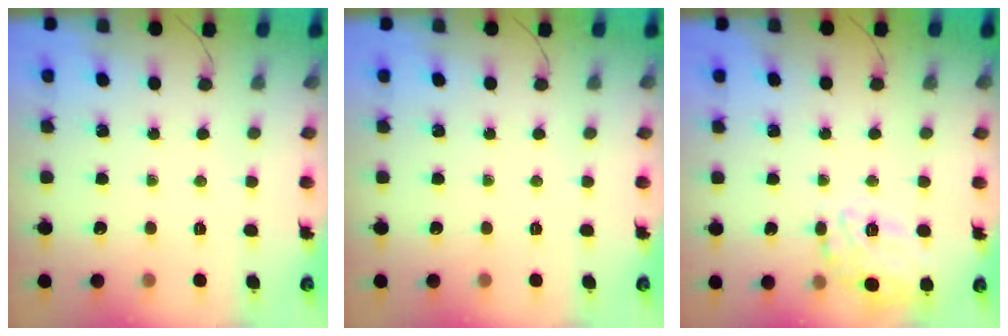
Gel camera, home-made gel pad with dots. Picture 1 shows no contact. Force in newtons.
{"total": 0.0}
{"total": 17.7, "press": 17.6, "slide": 1.3}